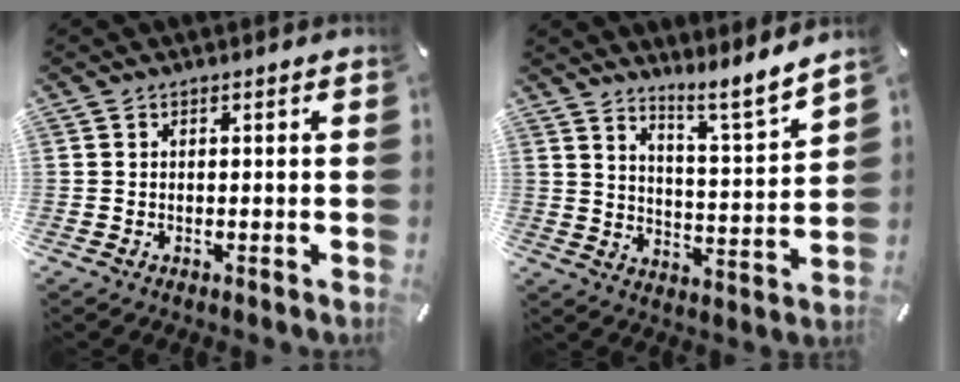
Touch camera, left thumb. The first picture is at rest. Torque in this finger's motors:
{"motor_torque": [1.10, 0.49, 0.30, -1.21, 0.05]}